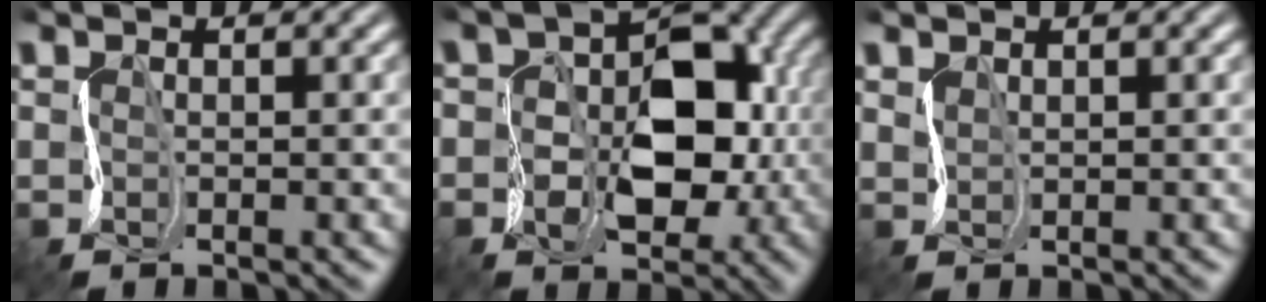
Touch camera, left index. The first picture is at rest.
{"total": 7.4, "force": [-0.7, 5.2, 5.3], "torque": [-0.092, -0.005, -0.003]}
{"total": 0.6, "force": [0.5, 0.0, -0.4], "torque": [-0.001, -0.002, 0.013]}